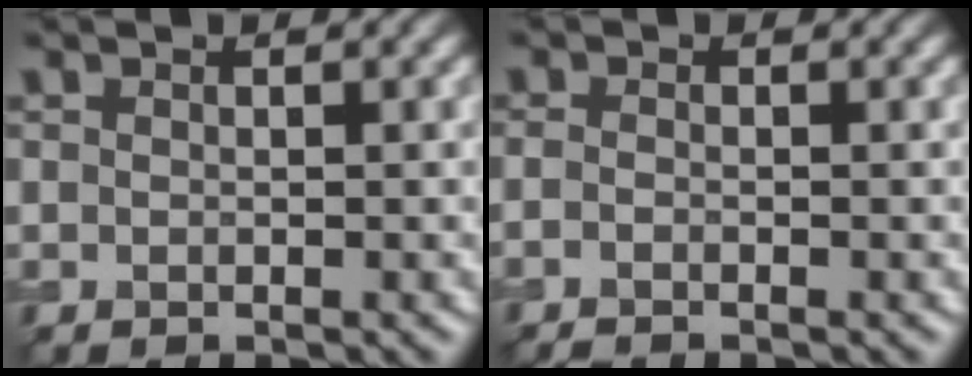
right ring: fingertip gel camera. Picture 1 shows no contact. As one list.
[{"total": 1.1, "force": [-0.7, 0.3, 0.8], "torque": [-0.013, -0.009, -0.019]}]